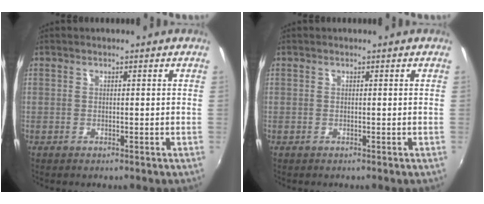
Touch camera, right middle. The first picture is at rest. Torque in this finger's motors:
{"motor_torque": [0.00, 0.00, 0.00, 0.00]}